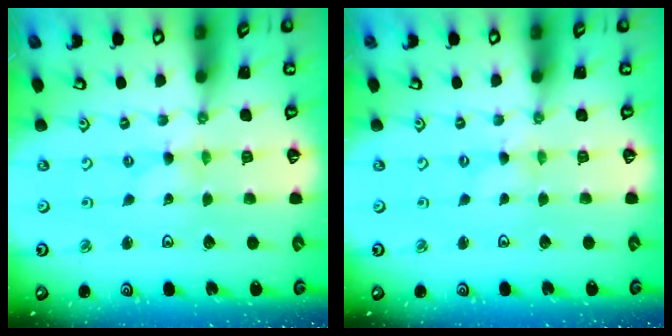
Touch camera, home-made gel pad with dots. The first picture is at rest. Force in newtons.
{"total": 0.0}